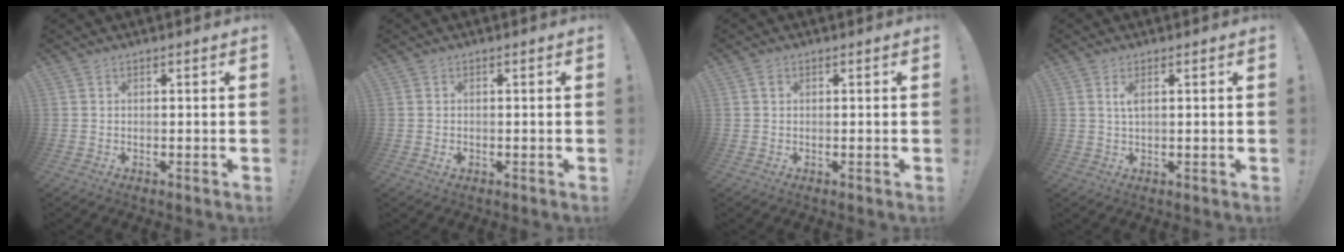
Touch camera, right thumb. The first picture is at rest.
{"total": 0.7, "force": [-0.1, 0.6, 0.1], "torque": [0.008, -0.002, -0.004]}
{"total": 0.8, "force": [0.1, 0.7, 0.3], "torque": [-0.001, 0.002, 0.000]}
{"total": 2.4, "force": [0.9, 0.7, 2.1], "torque": [-0.037, -0.001, 0.013]}